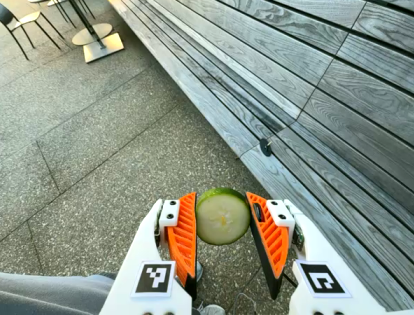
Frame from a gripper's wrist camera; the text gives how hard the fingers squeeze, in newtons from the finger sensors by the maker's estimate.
{"total": 11.9, "left": 12.5, "right": 11.3}